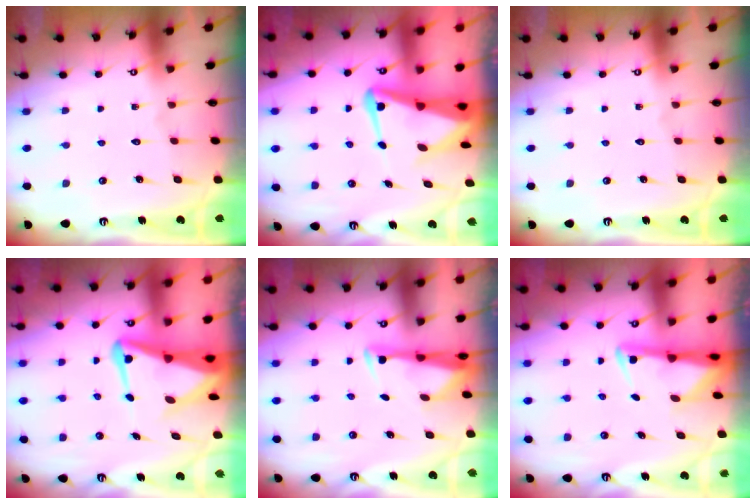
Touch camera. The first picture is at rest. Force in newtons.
{"total": 6.7, "press": 6.6, "slide": 1.1}
{"total": 0.0}
{"total": 7.6, "press": 7.5, "slide": 1.6}
{"total": 3.3, "press": 3.2, "slide": 0.9}
{"total": 3.0, "press": 3.0, "slide": 0.7}